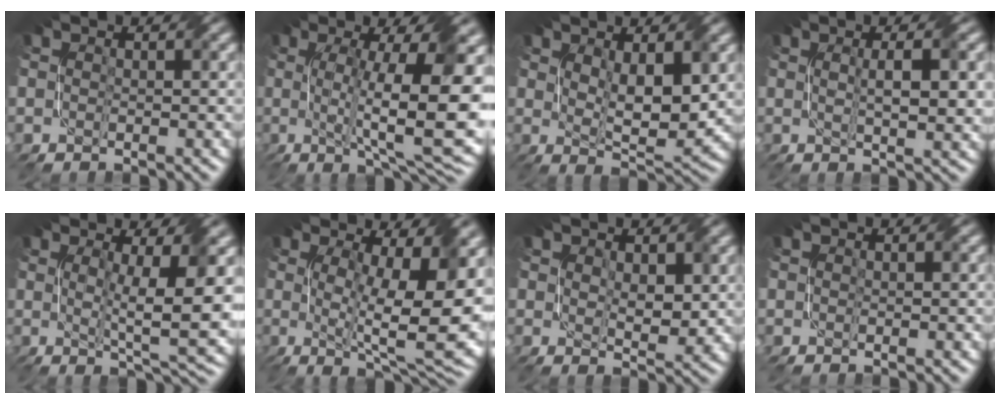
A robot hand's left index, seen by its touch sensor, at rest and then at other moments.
{"total": 13.4, "force": [0.8, 3.4, 12.9], "torque": [-0.185, -0.005, 0.019]}
{"total": 5.9, "force": [1.2, 2.2, 5.4], "torque": [-0.104, -0.010, 0.029]}
{"total": 4.5, "force": [0.7, 0.9, 4.3], "torque": [-0.070, 0.003, 0.014]}
{"total": 8.3, "force": [0.9, 1.7, 8.1], "torque": [-0.124, -0.008, 0.019]}
{"total": 12.8, "force": [0.9, 3.7, 12.2], "torque": [-0.178, -0.011, 0.020]}
{"total": 3.2, "force": [0.9, 1.8, 2.5], "torque": [-0.050, -0.008, 0.020]}
{"total": 0.0}